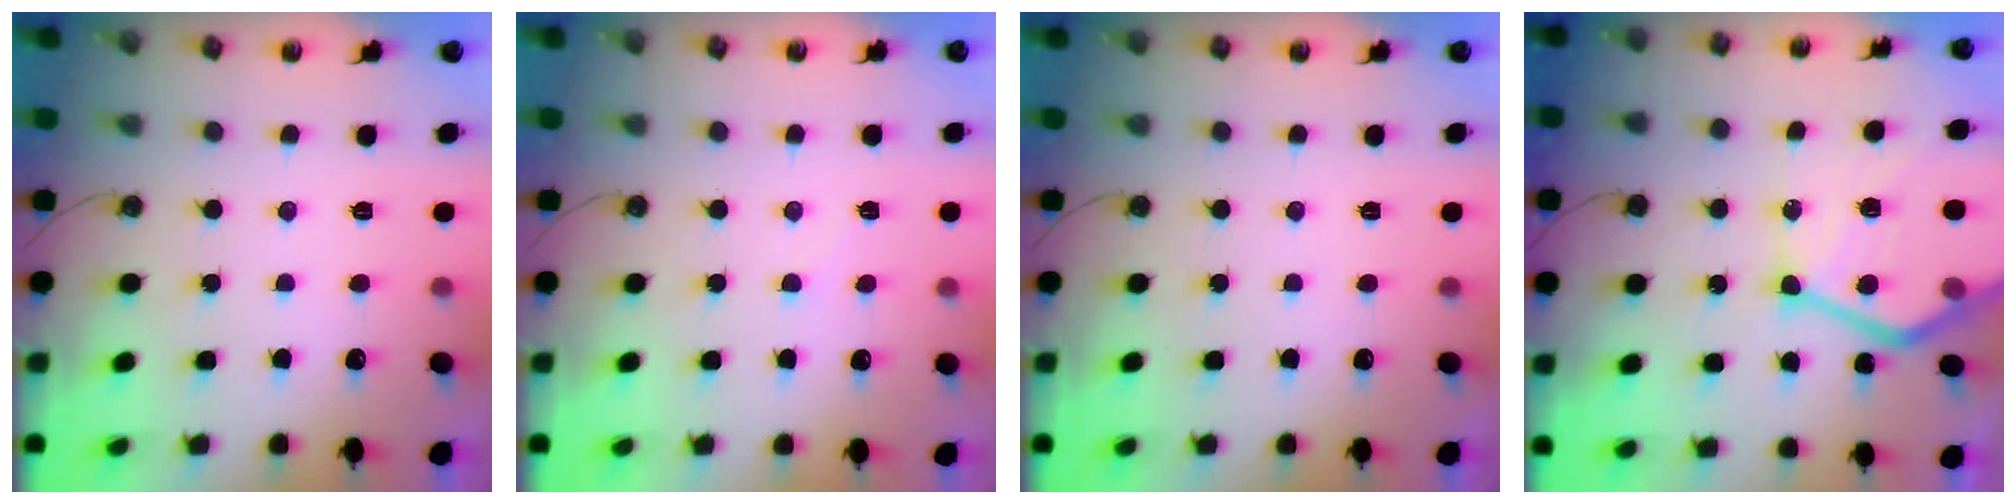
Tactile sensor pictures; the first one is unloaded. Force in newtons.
{"total": 2.9, "press": 2.9, "slide": 0.4}
{"total": 0.0}
{"total": 25.3, "press": 25.2, "slide": 2.8}